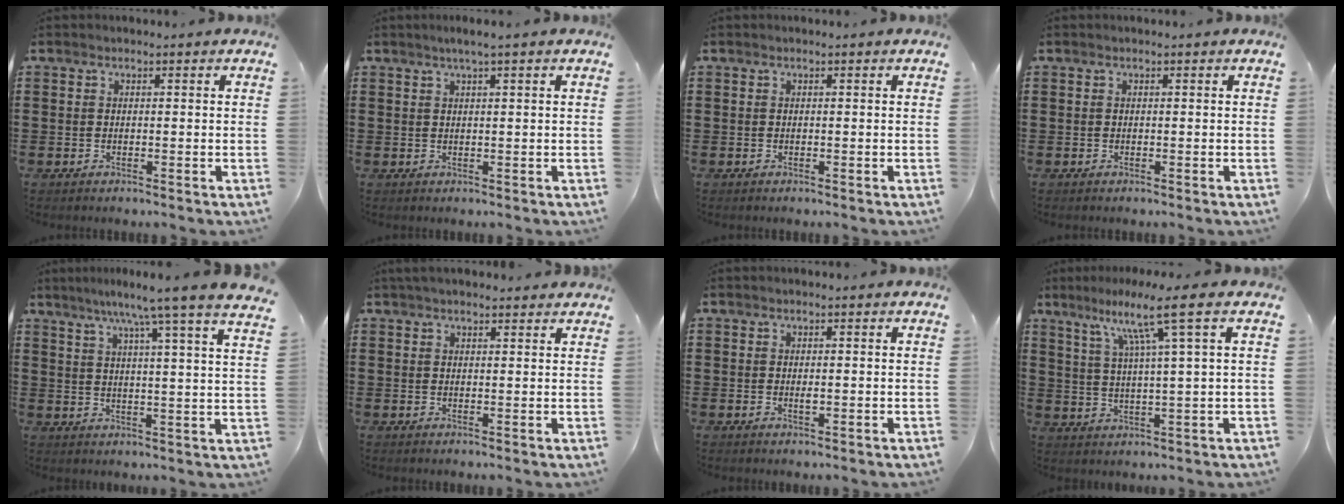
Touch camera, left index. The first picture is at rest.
{"total": 1.5, "force": [0.9, -0.1, 1.2], "torque": [-0.023, 0.001, 0.014]}
{"total": 0.0}
{"total": 0.0}
{"total": 7.8, "force": [6.4, -1.4, 4.3], "torque": [-0.092, -0.040, 0.098]}
{"total": 2.2, "force": [2.0, 0.4, 0.8], "torque": [-0.018, 0.004, 0.038]}
{"total": 0.9, "force": [0.0, 0.3, 0.9], "torque": [-0.019, -0.001, 0.000]}
{"total": 8.9, "force": [4.9, -0.6, 7.4], "torque": [-0.149, -0.006, 0.077]}